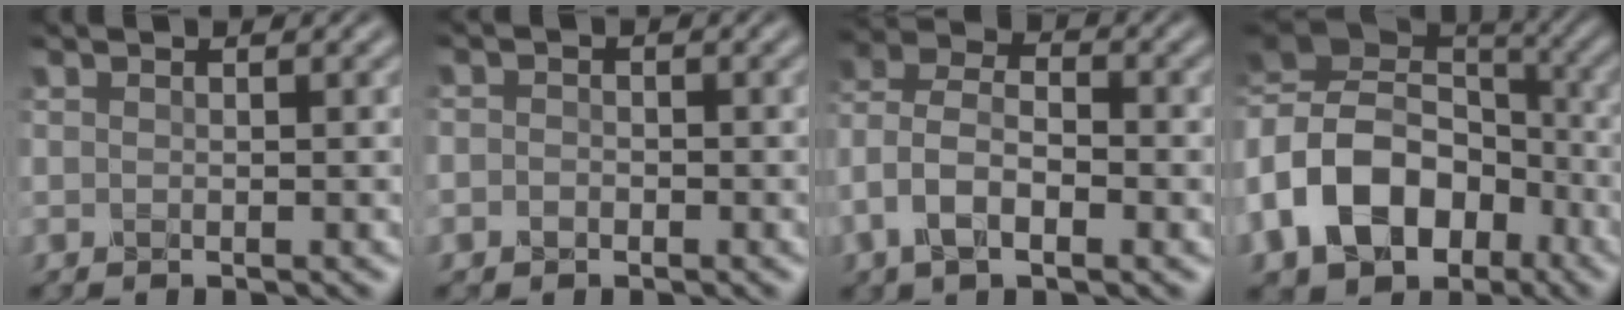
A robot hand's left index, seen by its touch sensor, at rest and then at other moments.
{"total": 1.1, "force": [-0.5, 1.0, 0.2], "torque": [0.000, 0.005, -0.014]}
{"total": 5.9, "force": [-1.7, 3.5, 4.4], "torque": [-0.092, 0.012, -0.044]}
{"total": 12.9, "force": [-3.8, 9.6, 7.8], "torque": [-0.159, -0.002, -0.076]}